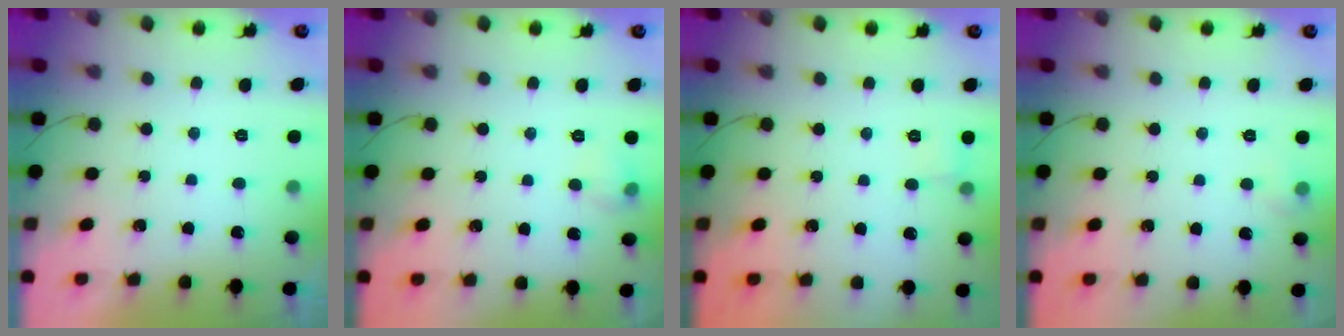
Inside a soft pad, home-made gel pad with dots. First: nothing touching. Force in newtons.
{"total": 6.4, "press": 5.6, "slide": 3.1}
{"total": 5.5, "press": 5.3, "slide": 1.8}
{"total": 4.2, "press": 3.9, "slide": 1.7}